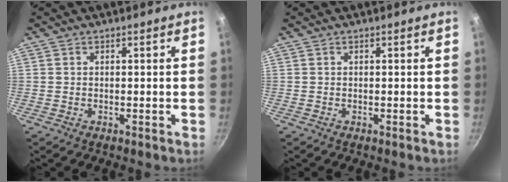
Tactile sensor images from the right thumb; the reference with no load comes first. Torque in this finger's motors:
{"motor_torque": [-0.01, -0.01, 0.00, 0.00, 0.00]}